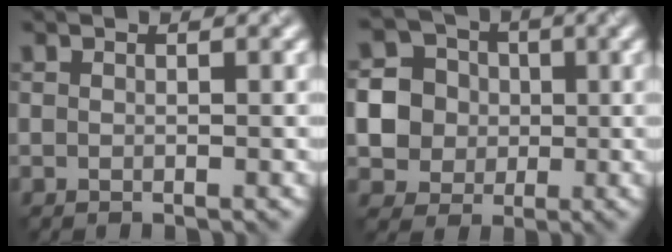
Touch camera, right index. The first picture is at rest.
{"total": 7.8, "force": [0.0, 7.5, 2.2], "torque": [-0.054, 0.020, -0.002]}